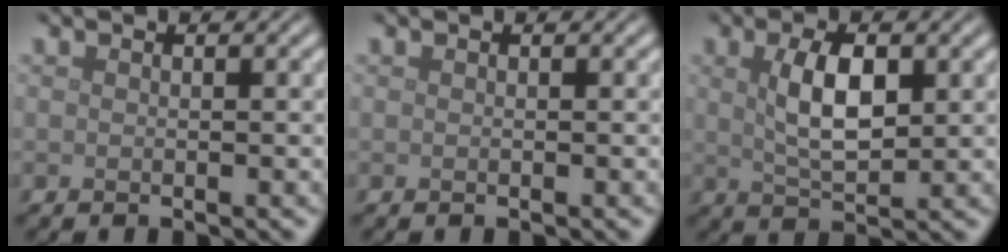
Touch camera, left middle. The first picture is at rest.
{"total": 0.0}
{"total": 4.6, "force": [1.1, 2.0, 4.0], "torque": [-0.082, 0.002, 0.022]}